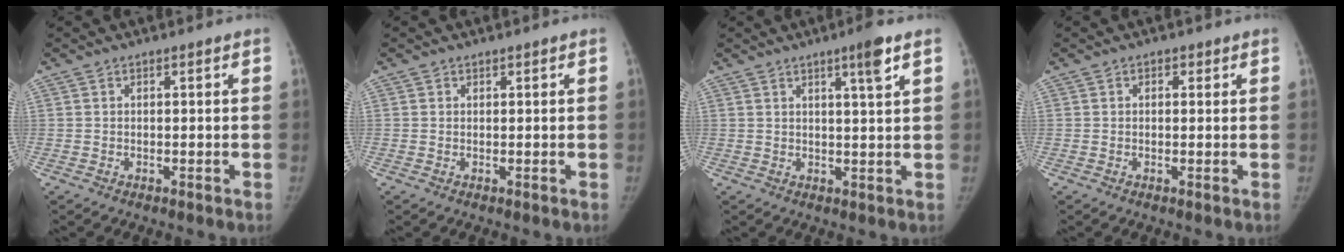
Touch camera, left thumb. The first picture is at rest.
{"total": 0.0}
{"total": 4.6, "force": [2.6, 0.0, 3.8], "torque": [-0.055, -0.014, 0.040]}
{"total": 1.0, "force": [0.4, 0.8, 0.4], "torque": [0.008, 0.001, 0.001]}